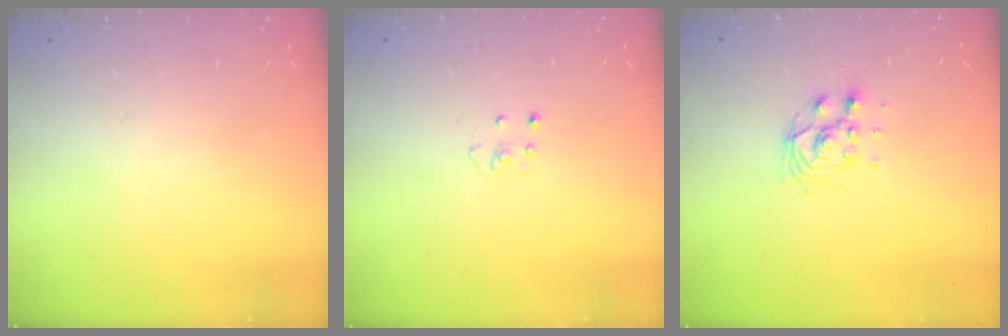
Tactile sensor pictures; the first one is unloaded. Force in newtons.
{"total": 2.8, "press": 2.7, "slide": 0.3}
{"total": 5.9, "press": 5.9, "slide": 0.2}